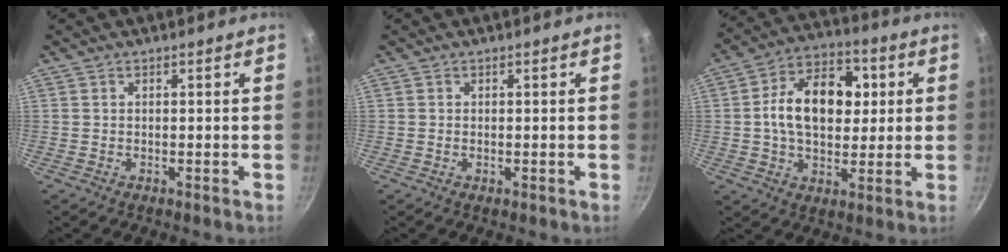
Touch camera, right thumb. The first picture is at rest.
{"total": 0.0}
{"total": 15.8, "force": [2.0, 10.3, 11.9], "torque": [-0.165, 0.014, 0.026]}